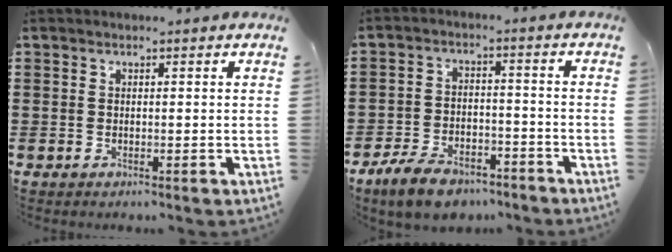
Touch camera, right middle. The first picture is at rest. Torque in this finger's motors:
{"motor_torque": [0.25, -0.06, 0.21, 0.07]}